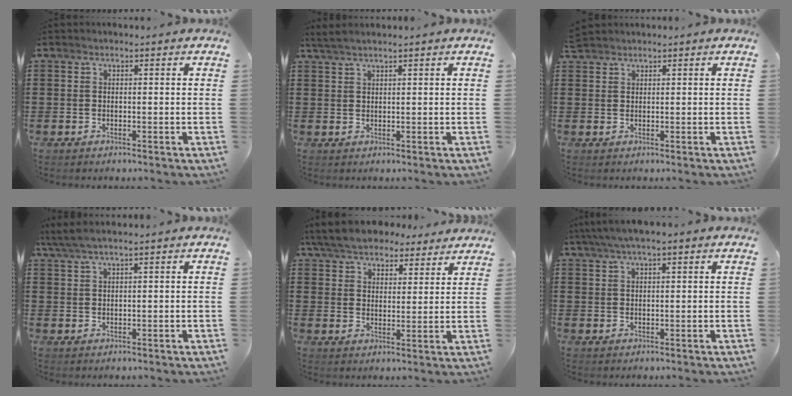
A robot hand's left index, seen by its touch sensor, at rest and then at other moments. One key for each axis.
{"total": 2.0, "fx": 1.6, "fy": 0.0, "fz": 1.2, "tx": -0.024, "ty": 0.001, "tz": 0.031}
{"total": 1.6, "fx": 1.5, "fy": 0.4, "fz": 0.3, "tx": -0.009, "ty": 0.002, "tz": 0.031}
{"total": 3.2, "fx": 2.3, "fy": 0.2, "fz": 2.3, "tx": -0.048, "ty": 0.003, "tz": 0.042}
{"total": 6.9, "fx": 6.3, "fy": 1.9, "fz": 1.9, "tx": -0.063, "ty": -0.015, "tz": 0.117}
{"total": 3.3, "fx": 2.1, "fy": 0.6, "fz": 2.5, "tx": -0.050, "ty": 0.006, "tz": 0.038}